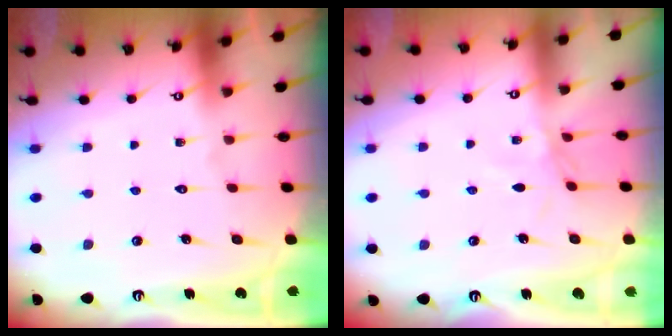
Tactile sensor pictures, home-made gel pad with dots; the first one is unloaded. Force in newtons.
{"total": 2.5, "press": 2.4, "slide": 0.5}